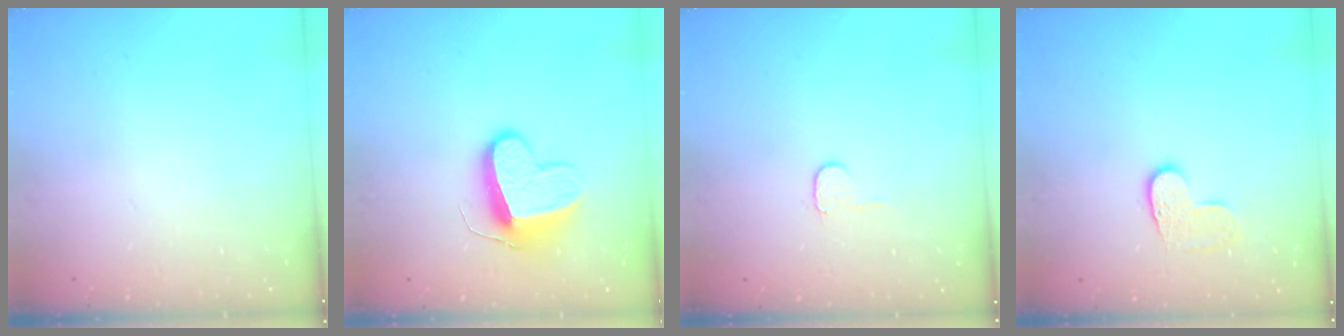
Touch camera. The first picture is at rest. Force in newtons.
{"total": 9.9, "press": 9.9, "slide": 0.0}
{"total": 4.0, "press": 4.0, "slide": 0.4}
{"total": 6.4, "press": 6.4, "slide": 0.4}